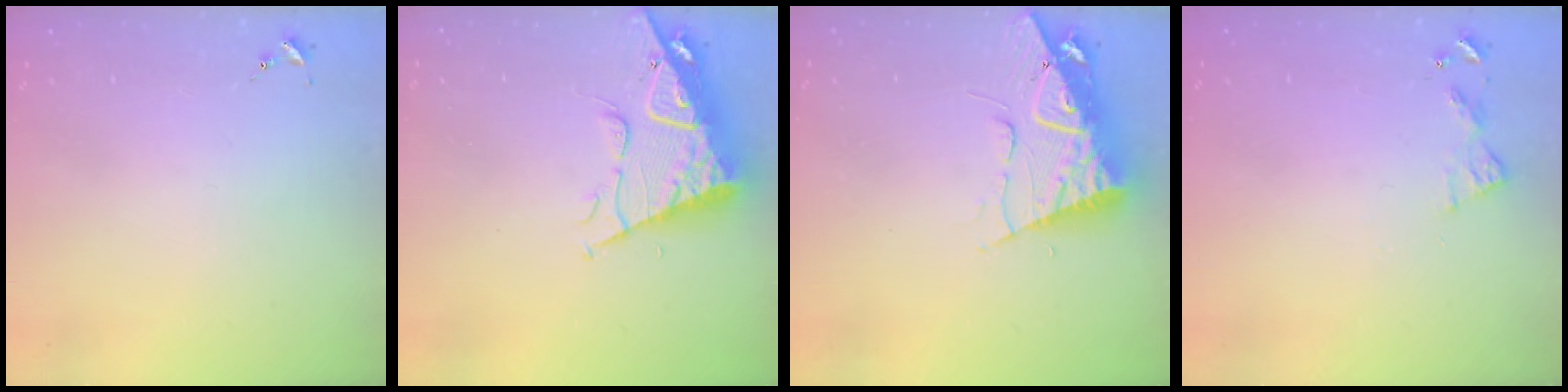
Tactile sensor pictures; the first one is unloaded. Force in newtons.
{"total": 12.4, "press": 12.3, "slide": 1.3}
{"total": 11.3, "press": 11.3, "slide": 1.3}
{"total": 5.6, "press": 5.5, "slide": 0.5}